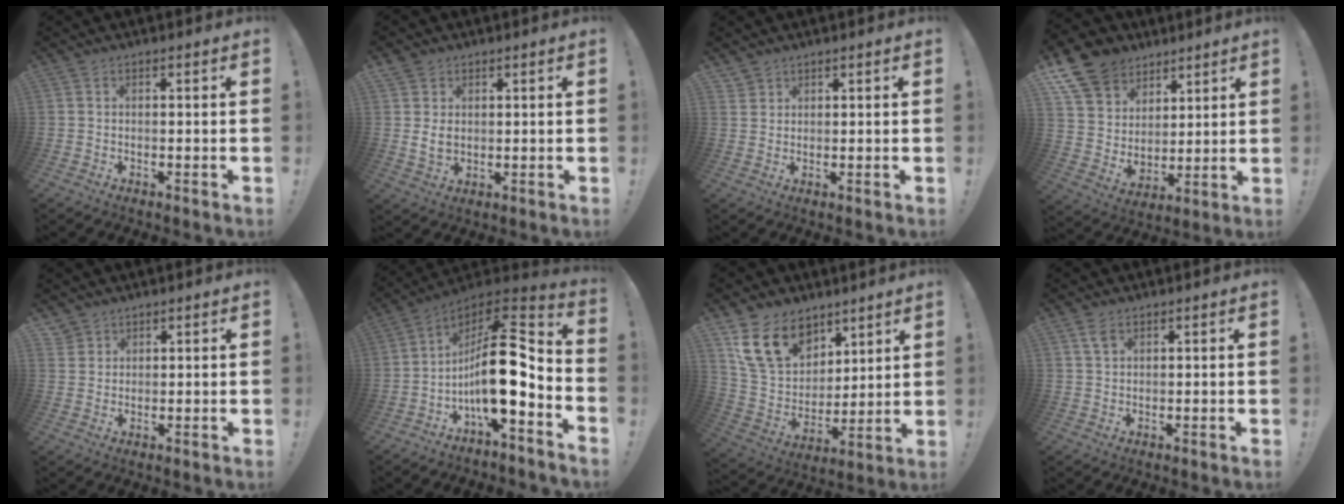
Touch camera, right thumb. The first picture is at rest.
{"total": 5.2, "force": [1.5, 4.1, 2.9], "torque": [-0.033, -0.003, 0.031]}
{"total": 1.9, "force": [1.7, 1.0, 0.1], "torque": [0.007, -0.015, 0.030]}
{"total": 13.7, "force": [8.3, 10.1, 4.0], "torque": [-0.071, -0.054, 0.171]}
{"total": 2.6, "force": [2.1, 1.5, 0.2], "torque": [-0.006, -0.013, 0.041]}
{"total": 18.0, "force": [-2.5, 6.7, 16.5], "torque": [-0.273, 0.008, -0.041]}
{"total": 17.9, "force": [10.4, 12.4, 7.6], "torque": [-0.141, -0.050, 0.209]}
{"total": 2.8, "force": [1.6, 1.4, 1.8], "torque": [-0.026, -0.004, 0.027]}